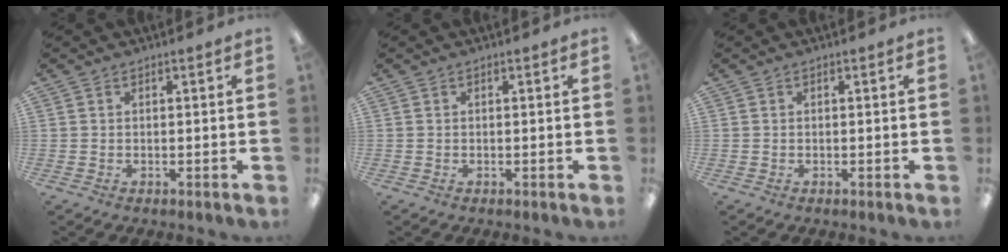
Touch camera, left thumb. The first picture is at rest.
{"total": 0.0}
{"total": 0.0}